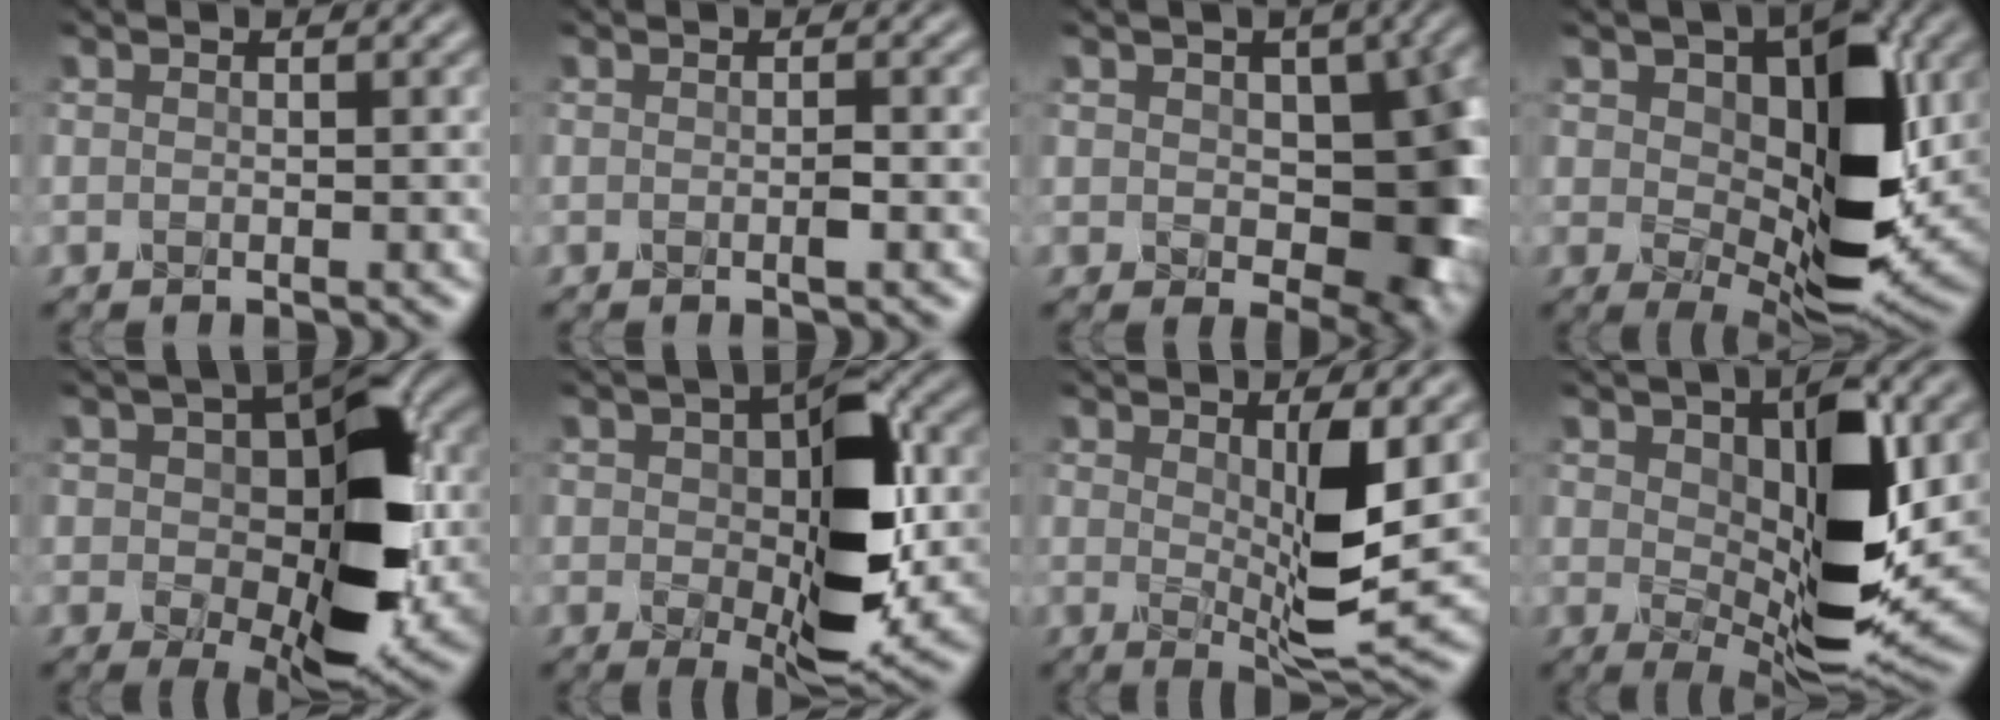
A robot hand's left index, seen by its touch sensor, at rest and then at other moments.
{"total": 0.7, "force": [-0.2, 0.1, 0.7], "torque": [-0.012, 0.001, -0.004]}
{"total": 9.6, "force": [0.0, 6.2, 7.4], "torque": [-0.087, -0.010, 0.003]}
{"total": 12.1, "force": [2.0, 6.8, 9.8], "torque": [-0.145, -0.015, 0.036]}
{"total": 11.5, "force": [0.3, 6.5, 9.5], "torque": [-0.140, -0.004, 0.010]}
{"total": 9.8, "force": [0.1, 5.0, 8.4], "torque": [-0.131, -0.004, 0.008]}
{"total": 5.5, "force": [0.8, 1.4, 5.3], "torque": [-0.088, -0.018, 0.016]}
{"total": 10.3, "force": [1.4, 4.6, 9.1], "torque": [-0.150, -0.013, 0.028]}